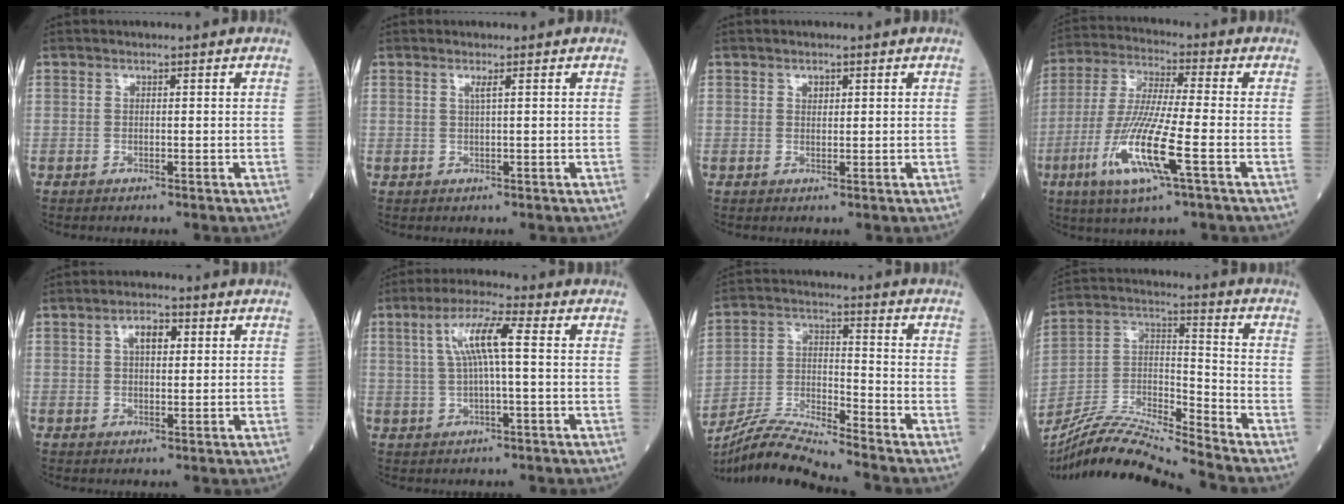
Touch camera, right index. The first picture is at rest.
{"total": 0.9, "force": [0.4, -0.3, 0.8], "torque": [-0.022, -0.004, 0.009]}
{"total": 1.0, "force": [0.5, 0.6, 0.5], "torque": [-0.006, -0.003, 0.009]}
{"total": 13.5, "force": [-4.7, 0.6, 12.6], "torque": [-0.264, -0.020, -0.093]}
{"total": 3.9, "force": [1.4, 1.9, 3.1], "torque": [-0.053, 0.010, 0.021]}
{"total": 7.5, "force": [1.4, 0.7, 7.3], "torque": [-0.145, 0.019, 0.027]}
{"total": 9.8, "force": [-9.3, -1.5, 2.4], "torque": [-0.053, -0.004, -0.177]}
{"total": 14.4, "force": [-13.6, -1.3, 4.8], "torque": [-0.088, 0.011, -0.257]}